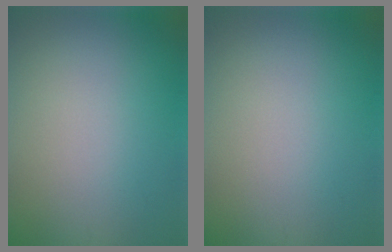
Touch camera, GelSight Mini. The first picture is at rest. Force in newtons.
{"total": 0.0}